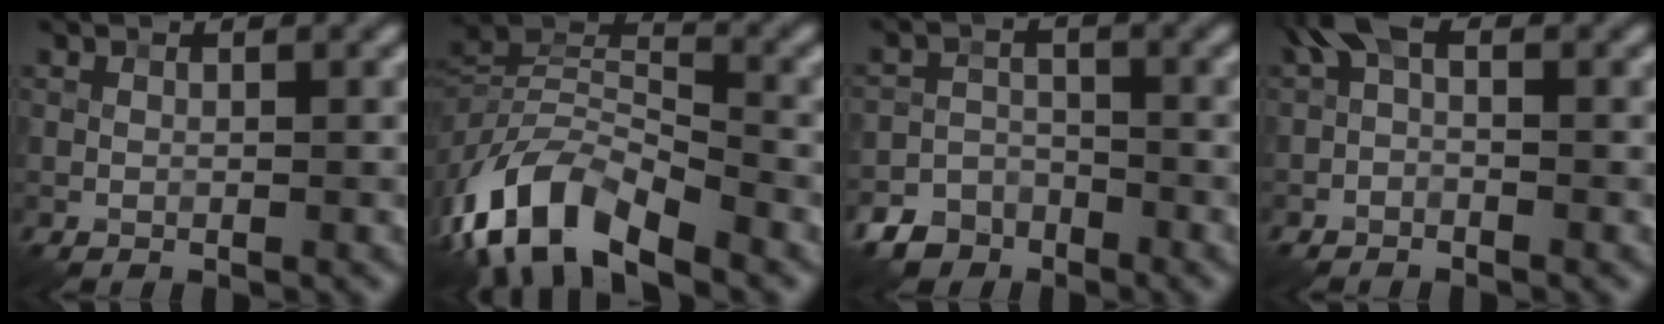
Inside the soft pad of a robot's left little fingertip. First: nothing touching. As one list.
[{"total": 10.5, "force": [-6.6, 4.8, 6.7], "torque": [-0.132, -0.001, -0.139]}, {"total": 5.3, "force": [-4.2, 3.1, 0.6], "torque": [0.003, -0.004, -0.068]}, {"total": 1.9, "force": [-0.3, 0.8, 1.7], "torque": [-0.033, 0.010, -0.013]}]